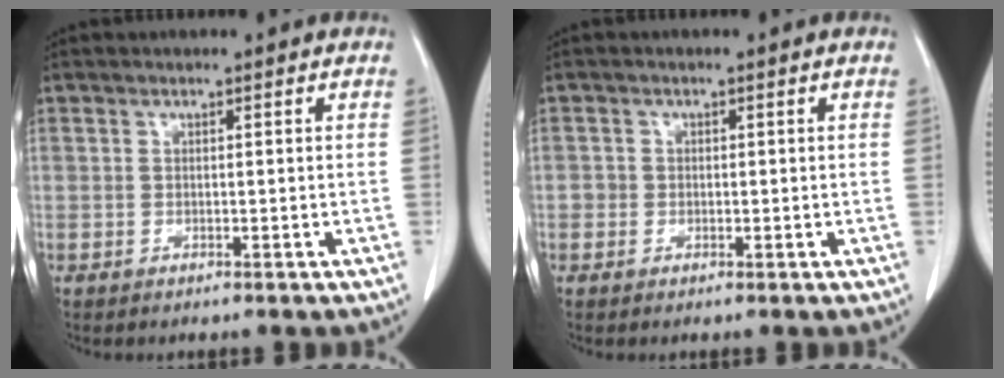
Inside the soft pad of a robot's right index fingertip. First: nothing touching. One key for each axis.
{"total": 1.4, "fx": -0.2, "fy": 1.4, "fz": 0.2, "tx": 0.010, "ty": 0.007, "tz": -0.007}